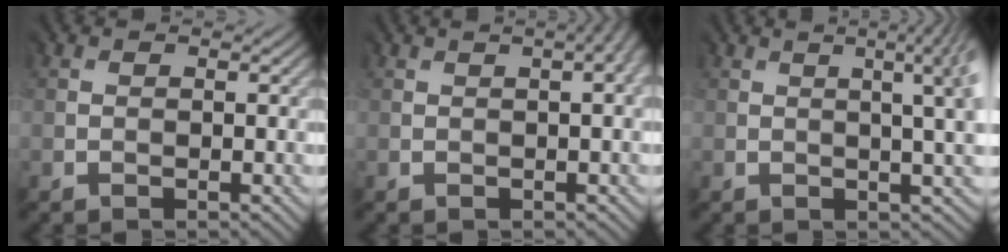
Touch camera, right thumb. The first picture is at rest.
{"total": 3.5, "force": [1.0, 1.0, 3.2], "torque": [-0.011, 0.013, -0.002]}
{"total": 7.6, "force": [1.5, 2.1, 7.1], "torque": [-0.059, 0.037, 0.005]}